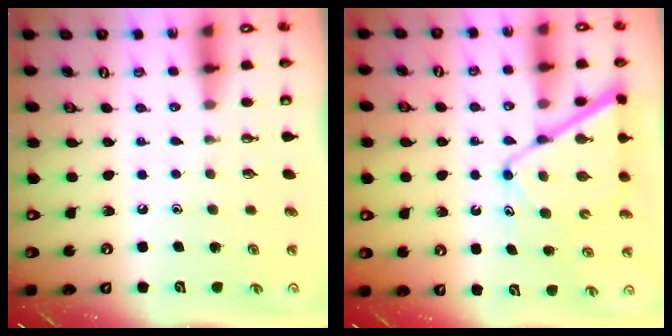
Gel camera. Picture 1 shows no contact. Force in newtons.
{"total": 11.5, "press": 11.5, "slide": 1.0}